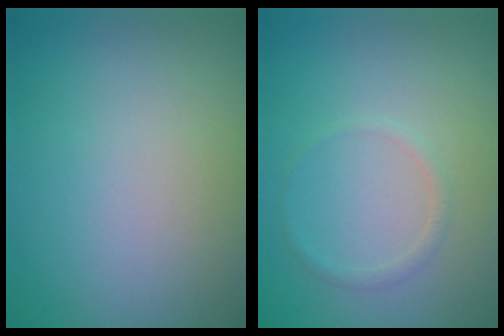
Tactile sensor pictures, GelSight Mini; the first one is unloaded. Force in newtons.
{"total": 0.9, "press": 0.9, "slide": 0.1}